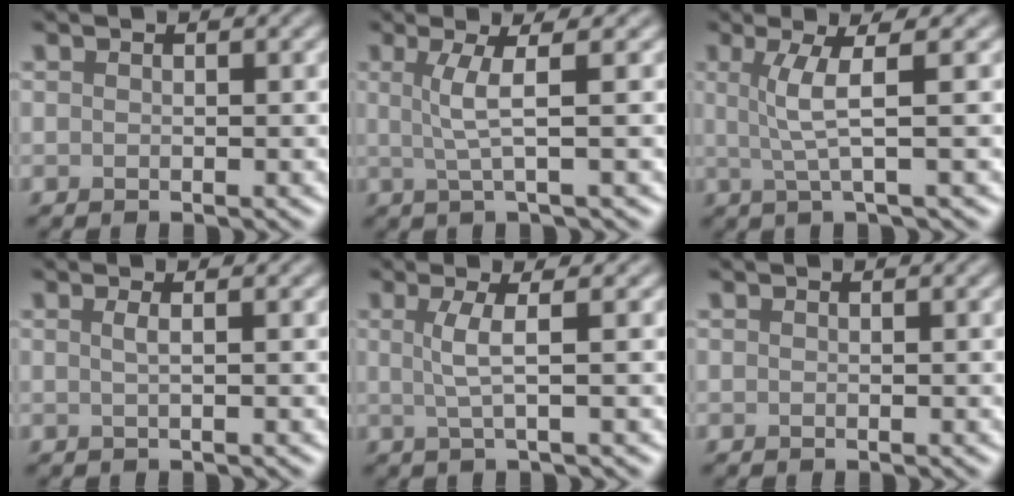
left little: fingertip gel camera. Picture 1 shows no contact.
{"total": 3.3, "force": [0.5, 0.6, 3.2], "torque": [-0.062, 0.001, 0.011]}
{"total": 3.7, "force": [0.6, 0.6, 3.6], "torque": [-0.068, 0.002, 0.015]}
{"total": 1.4, "force": [0.3, 0.5, 1.2], "torque": [-0.016, 0.002, -0.001]}
{"total": 2.9, "force": [0.4, 0.6, 2.8], "torque": [-0.053, 0.000, 0.006]}
{"total": 0.0}